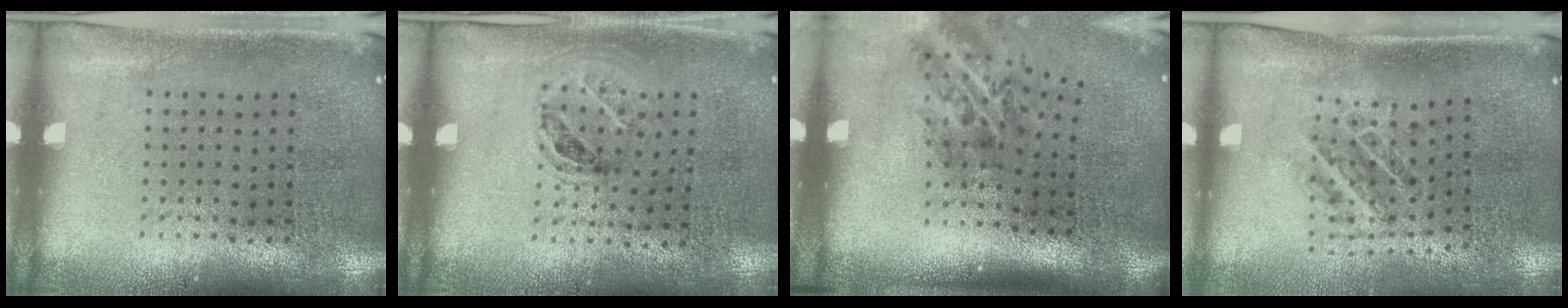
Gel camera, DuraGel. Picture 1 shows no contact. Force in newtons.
{"total": 1.0, "press": 0.7, "slide": 0.7}
{"total": 2.1, "press": 1.4, "slide": 1.6}
{"total": 1.0, "press": 1.0, "slide": 0.2}